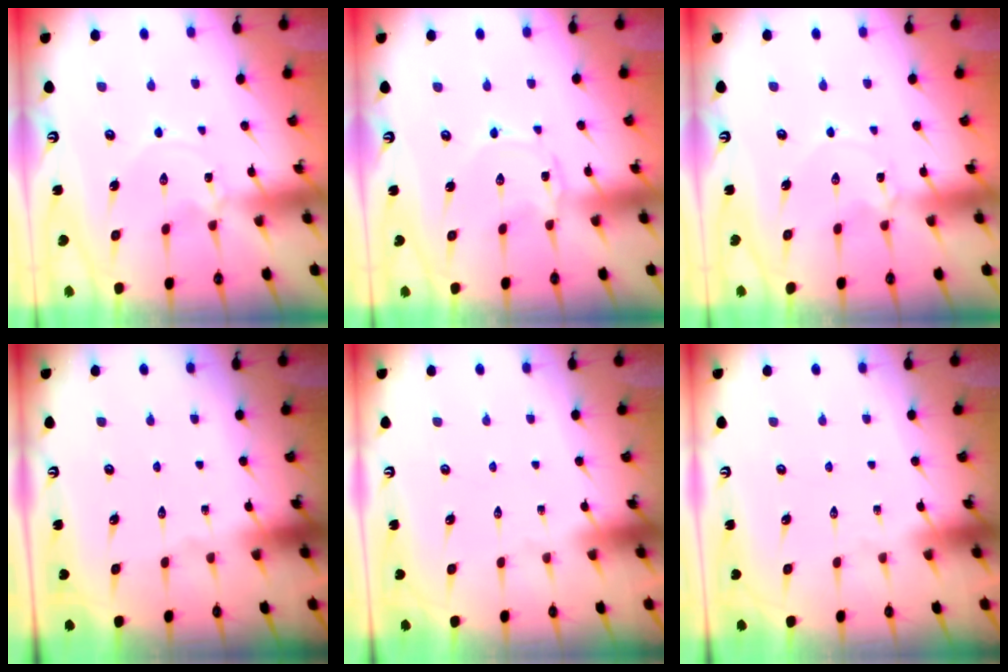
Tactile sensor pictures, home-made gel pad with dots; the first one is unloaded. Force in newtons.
{"total": 0.6, "press": 0.6, "slide": 0.1}
{"total": 1.9, "press": 1.9, "slide": 0.2}
{"total": 0.0}
{"total": 0.0}
{"total": 0.0}